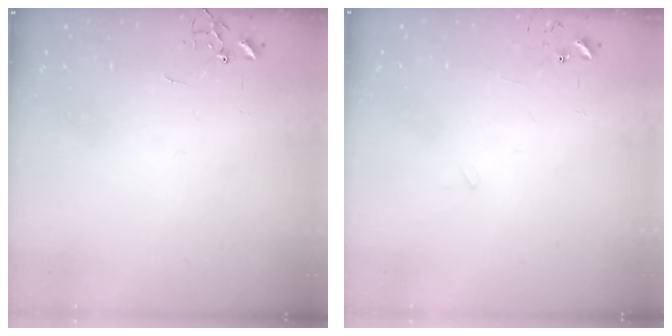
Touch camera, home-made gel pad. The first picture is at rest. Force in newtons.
{"total": 5.8, "press": 5.8, "slide": 0.5}